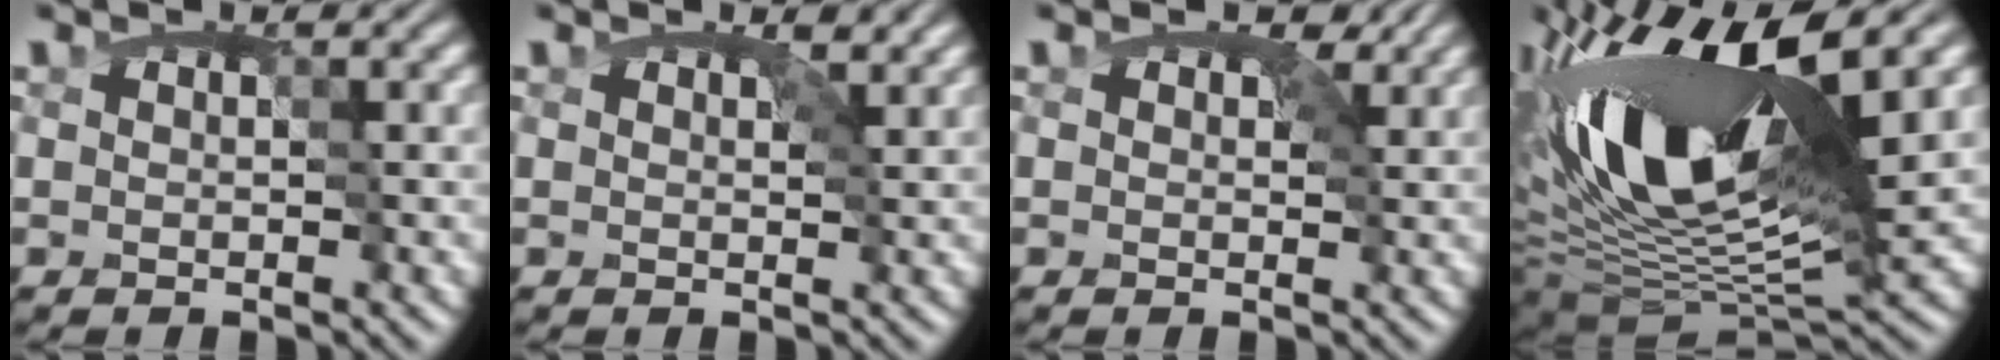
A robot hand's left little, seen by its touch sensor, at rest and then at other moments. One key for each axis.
{"total": 2.3, "fx": 1.5, "fy": 0.9, "fz": 1.4, "tx": -0.023, "ty": 0.006, "tz": 0.009}
{"total": 2.6, "fx": 1.9, "fy": 1.2, "fz": 1.2, "tx": -0.027, "ty": -0.006, "tz": 0.024}
{"total": 14.5, "fx": 2.6, "fy": 5.9, "fz": 13.0, "tx": -0.247, "ty": 0.009, "tz": 0.043}